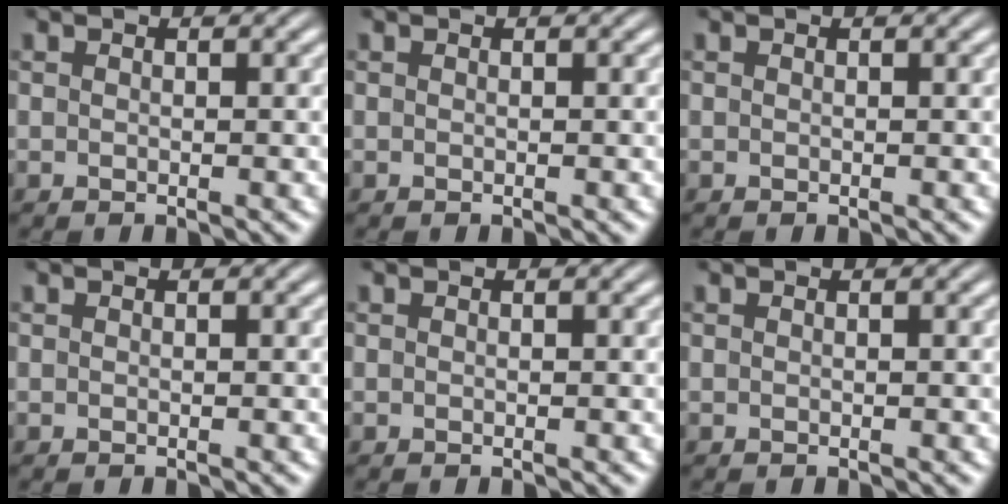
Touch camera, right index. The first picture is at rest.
{"total": 0.0}
{"total": 0.0}
{"total": 0.0}
{"total": 0.0}
{"total": 0.0}